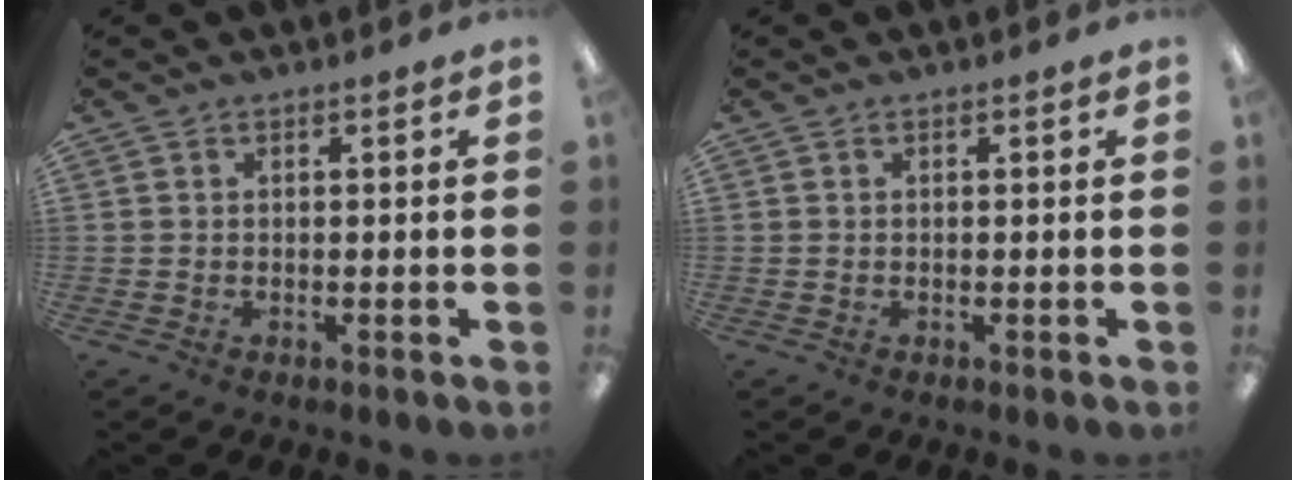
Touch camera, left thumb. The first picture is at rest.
{"total": 0.0}